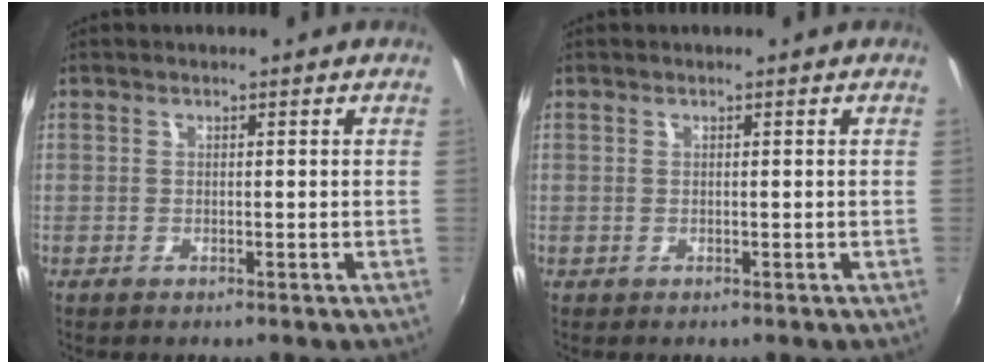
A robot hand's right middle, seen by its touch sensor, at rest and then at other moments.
{"total": 0.0}